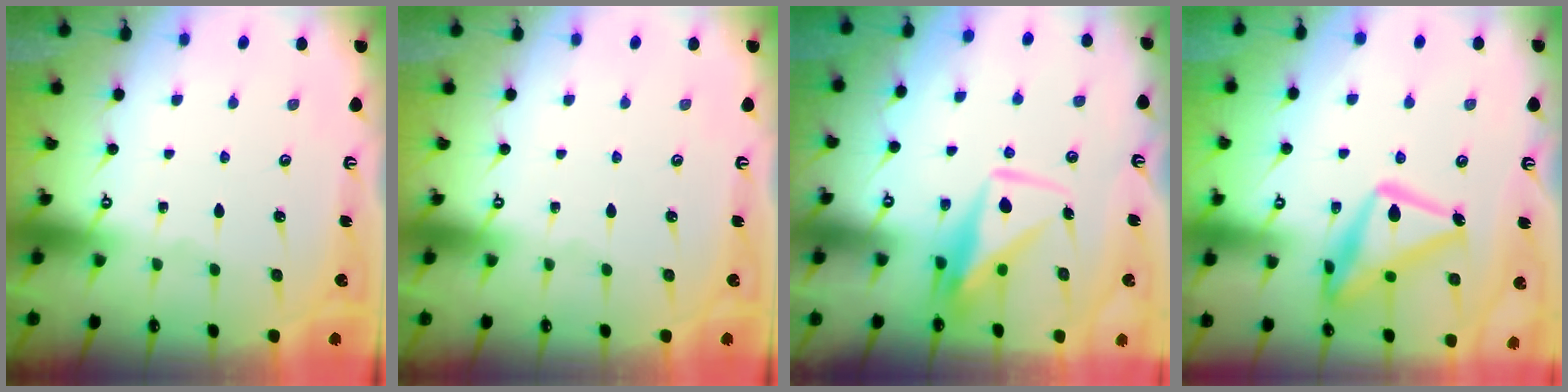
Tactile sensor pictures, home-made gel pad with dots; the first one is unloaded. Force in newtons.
{"total": 0.0}
{"total": 9.2, "press": 9.2, "slide": 0.9}
{"total": 19.2, "press": 19.2, "slide": 1.2}